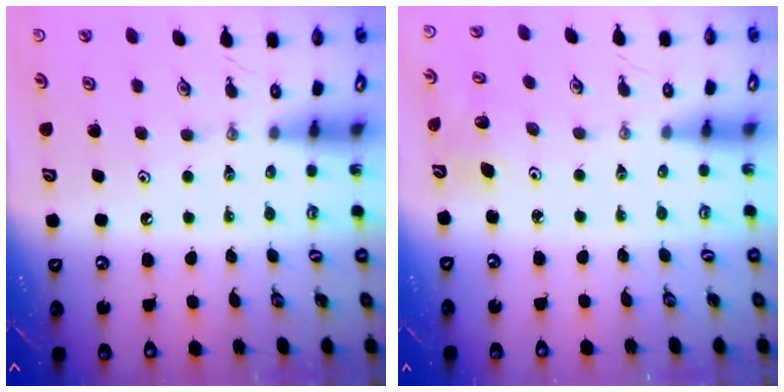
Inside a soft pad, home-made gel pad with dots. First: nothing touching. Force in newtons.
{"total": 3.3, "press": 3.0, "slide": 1.3}